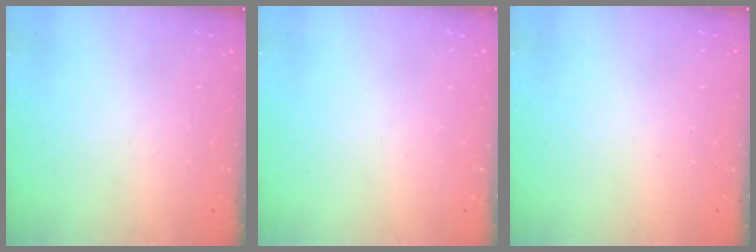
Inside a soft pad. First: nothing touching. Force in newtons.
{"total": 0.0}
{"total": 0.0}